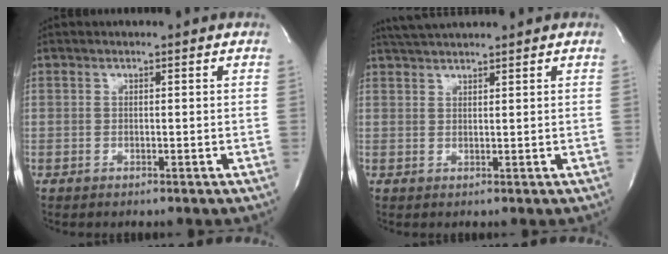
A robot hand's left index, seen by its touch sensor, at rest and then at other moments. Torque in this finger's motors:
{"motor_torque": [-0.12, -0.12, 0.20, 0.06]}